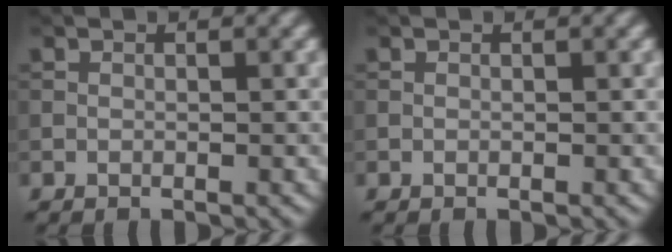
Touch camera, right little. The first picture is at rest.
{"total": 0.0}